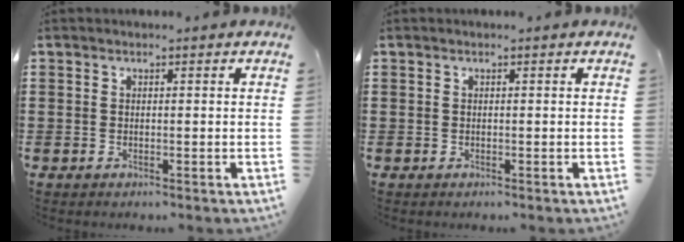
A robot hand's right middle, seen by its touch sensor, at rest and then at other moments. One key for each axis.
{"total": 0.0}